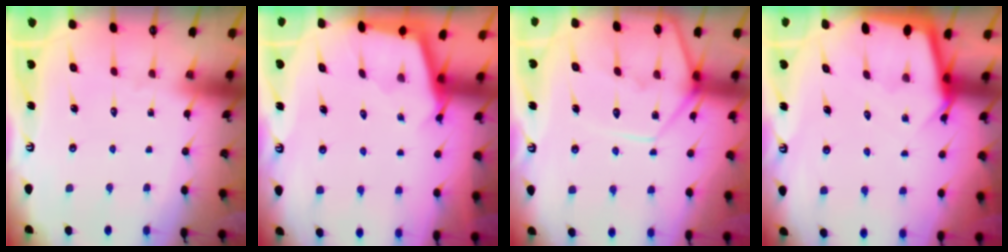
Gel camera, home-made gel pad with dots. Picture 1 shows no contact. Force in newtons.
{"total": 2.3, "press": 2.3, "slide": 0.2}
{"total": 11.6, "press": 11.6, "slide": 1.1}
{"total": 3.7, "press": 3.7, "slide": 0.3}